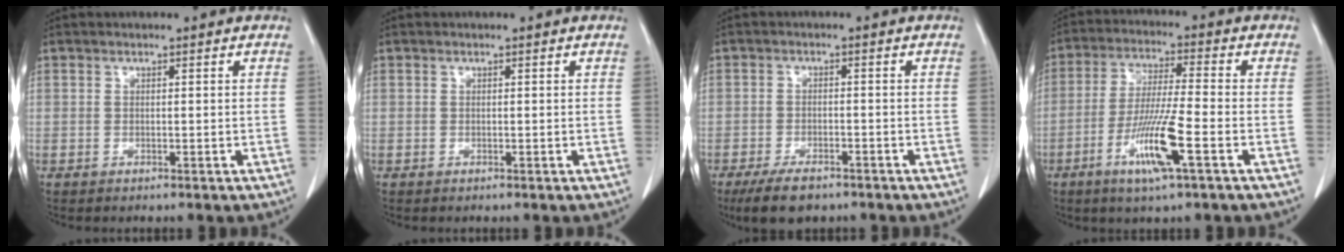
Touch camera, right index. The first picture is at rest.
{"total": 0.0}
{"total": 6.2, "force": [-4.6, 2.4, 3.3], "torque": [-0.060, -0.006, -0.077]}
{"total": 10.5, "force": [-4.4, 0.0, 9.5], "torque": [-0.186, -0.016, -0.085]}